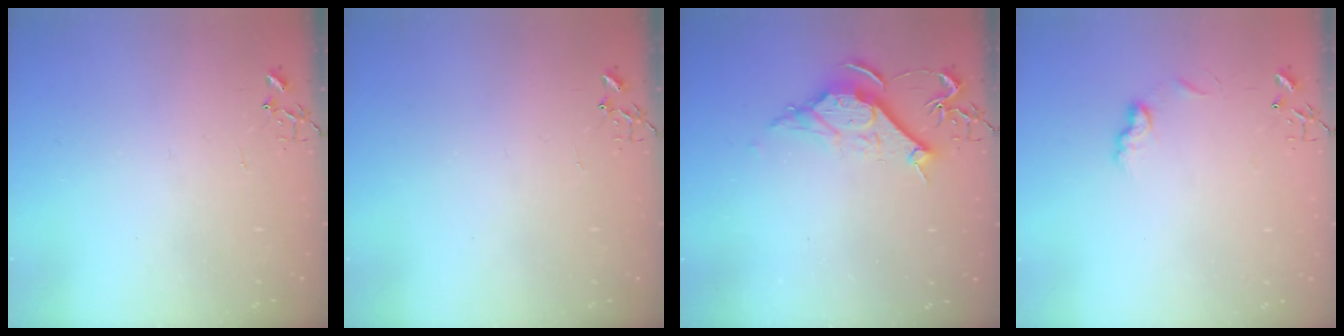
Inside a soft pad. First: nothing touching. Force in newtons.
{"total": 0.0}
{"total": 10.7, "press": 10.7, "slide": 0.7}
{"total": 7.6, "press": 7.6, "slide": 0.7}